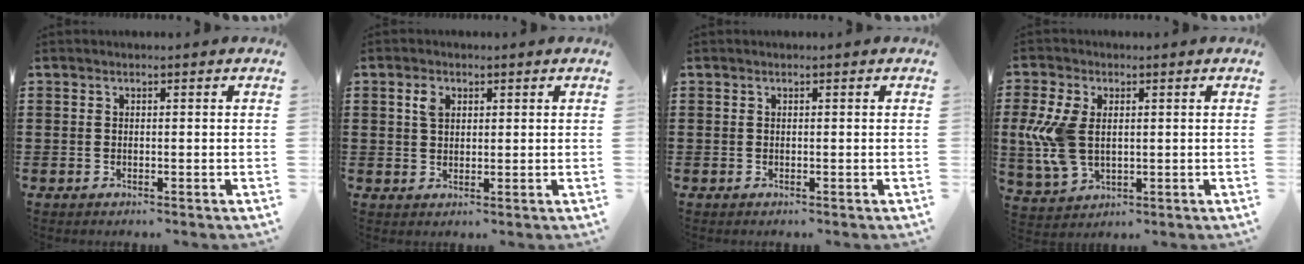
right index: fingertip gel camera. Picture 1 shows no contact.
{"total": 2.5, "force": [1.0, 1.6, 1.6], "torque": [-0.037, 0.006, 0.018]}
{"total": 0.0}
{"total": 8.4, "force": [0.5, 5.3, 6.5], "torque": [-0.168, 0.002, 0.004]}